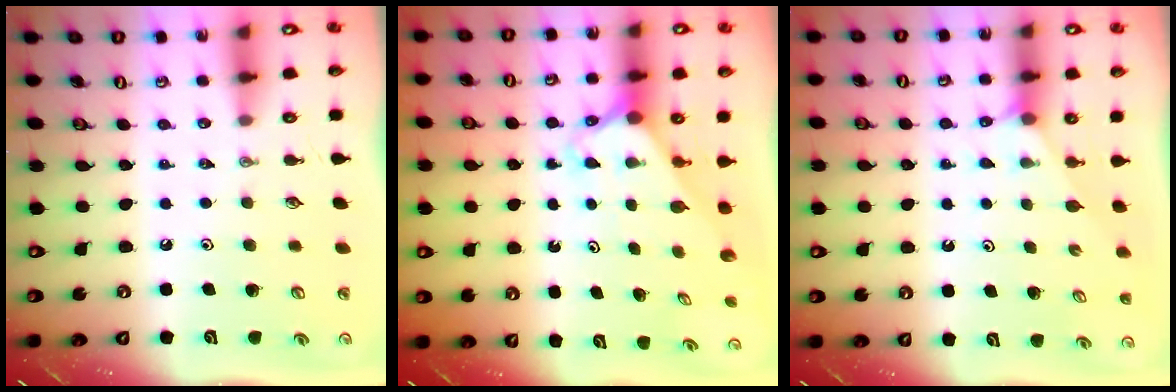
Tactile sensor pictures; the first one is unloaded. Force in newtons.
{"total": 2.3, "press": 2.3, "slide": 0.2}
{"total": 1.8, "press": 1.7, "slide": 0.3}